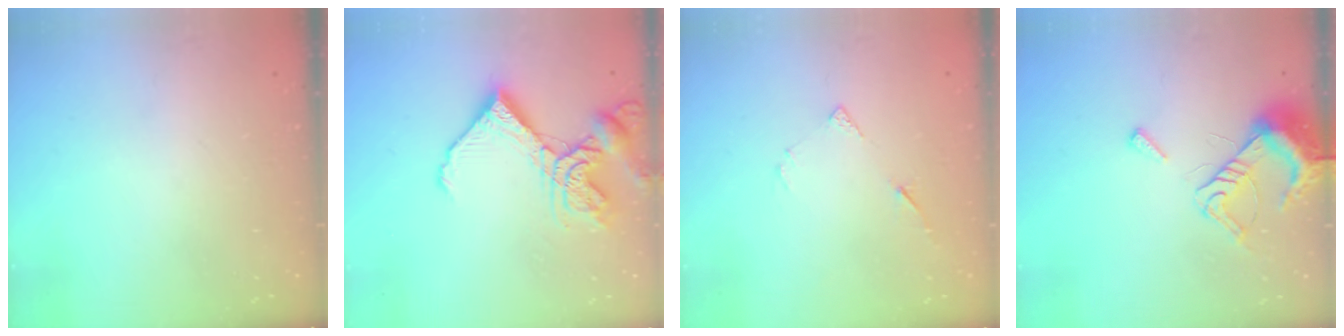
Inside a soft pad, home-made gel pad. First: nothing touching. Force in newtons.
{"total": 14.5, "press": 14.4, "slide": 1.6}
{"total": 4.9, "press": 4.9, "slide": 0.5}
{"total": 8.0, "press": 8.0, "slide": 0.9}